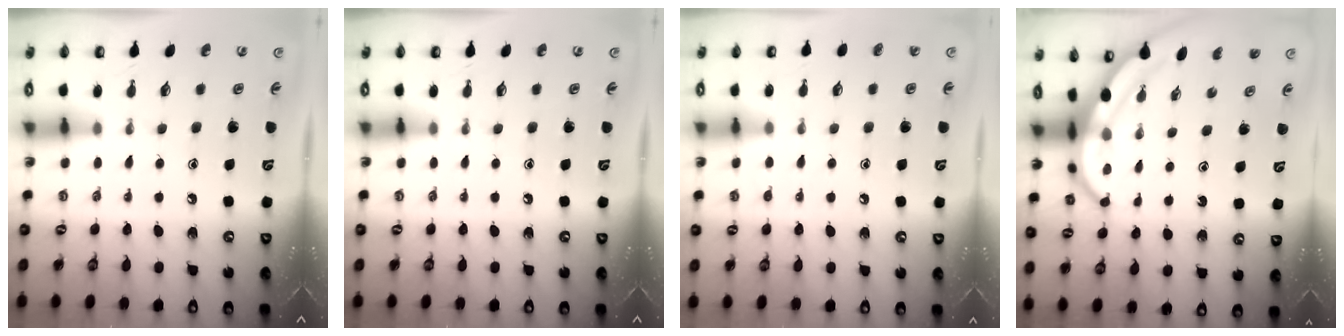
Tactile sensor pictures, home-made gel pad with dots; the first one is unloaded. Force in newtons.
{"total": 0.0}
{"total": 3.4, "press": 3.4, "slide": 0.4}
{"total": 7.4, "press": 7.3, "slide": 0.8}